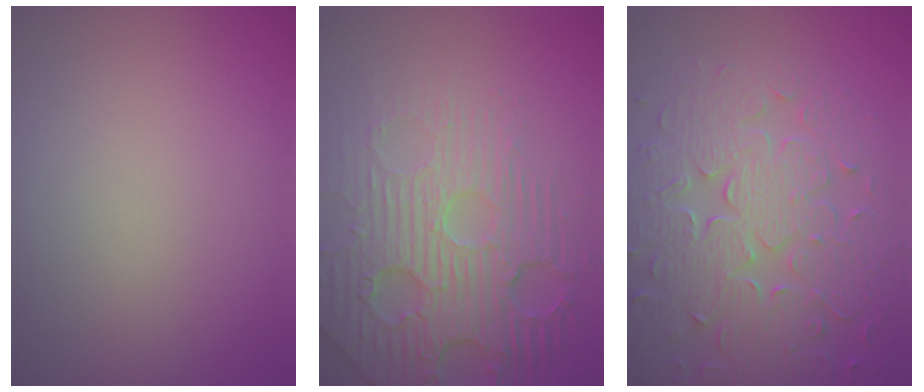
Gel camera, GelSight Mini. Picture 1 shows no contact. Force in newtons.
{"total": 7.5, "press": 5.6, "slide": 5.0}
{"total": 8.8, "press": 6.1, "slide": 6.3}